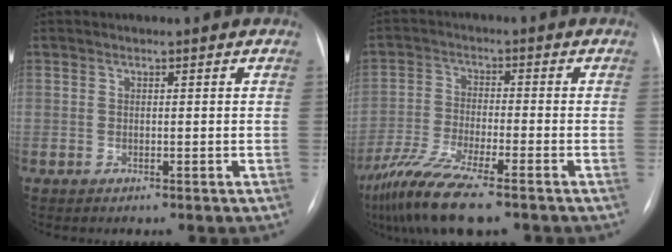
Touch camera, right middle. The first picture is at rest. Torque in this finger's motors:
{"motor_torque": [1.25, -0.89, 0.25, 0.18]}